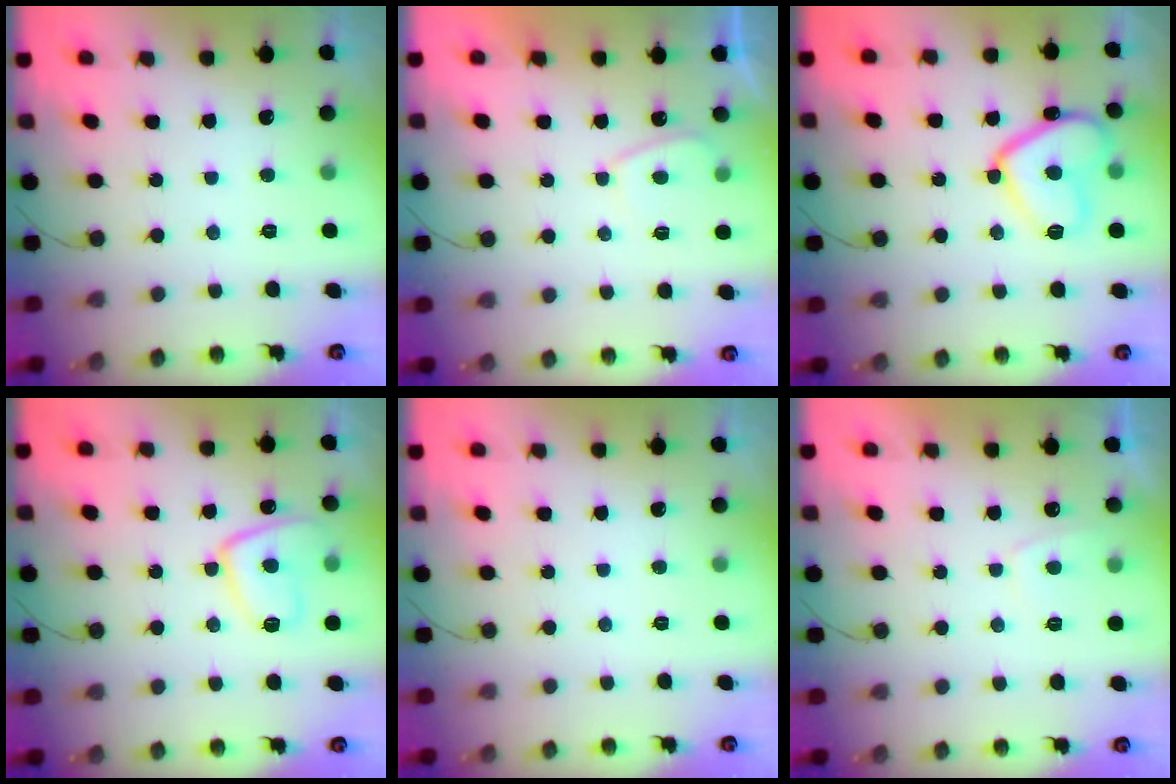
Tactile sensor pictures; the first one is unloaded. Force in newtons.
{"total": 2.5, "press": 2.4, "slide": 0.7}
{"total": 12.8, "press": 12.7, "slide": 1.3}
{"total": 12.4, "press": 12.4, "slide": 1.1}
{"total": 0.0}
{"total": 1.8, "press": 1.7, "slide": 0.7}